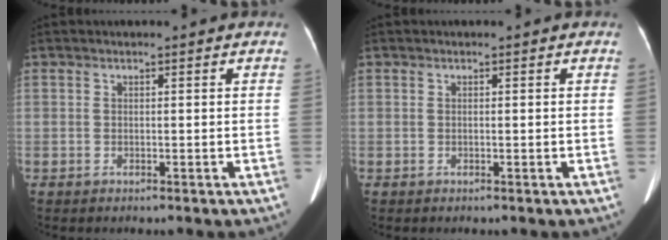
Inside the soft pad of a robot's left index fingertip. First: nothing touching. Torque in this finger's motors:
{"motor_torque": [-0.40, -0.34, -0.17, -0.03]}